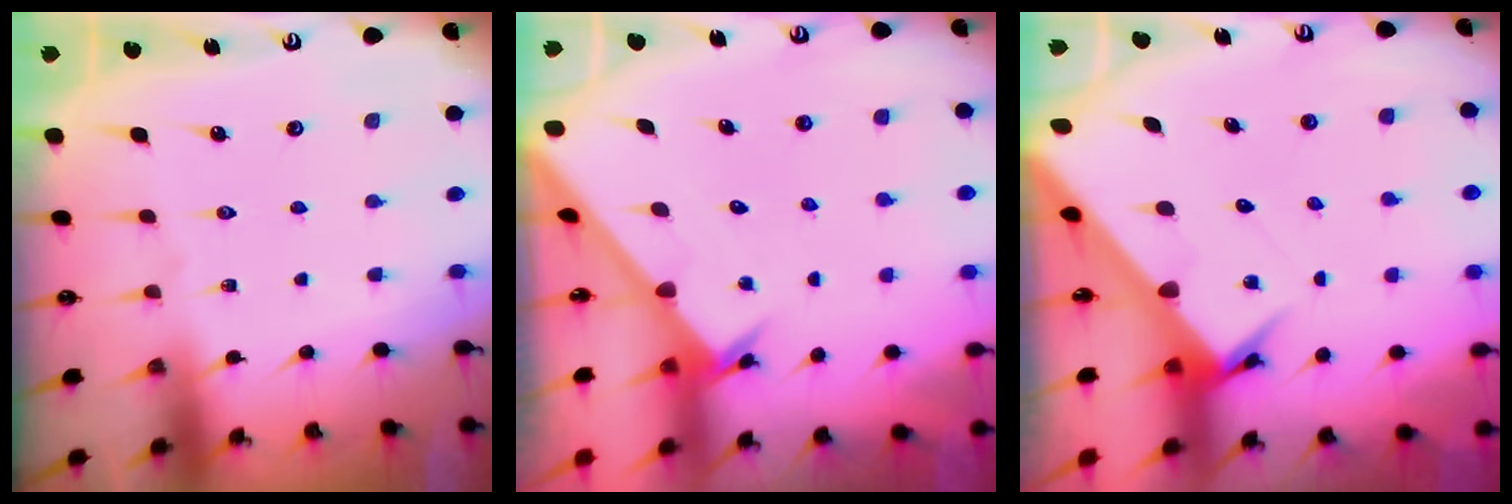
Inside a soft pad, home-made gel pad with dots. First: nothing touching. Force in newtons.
{"total": 2.4, "press": 2.4, "slide": 0.2}
{"total": 4.3, "press": 4.3, "slide": 0.2}